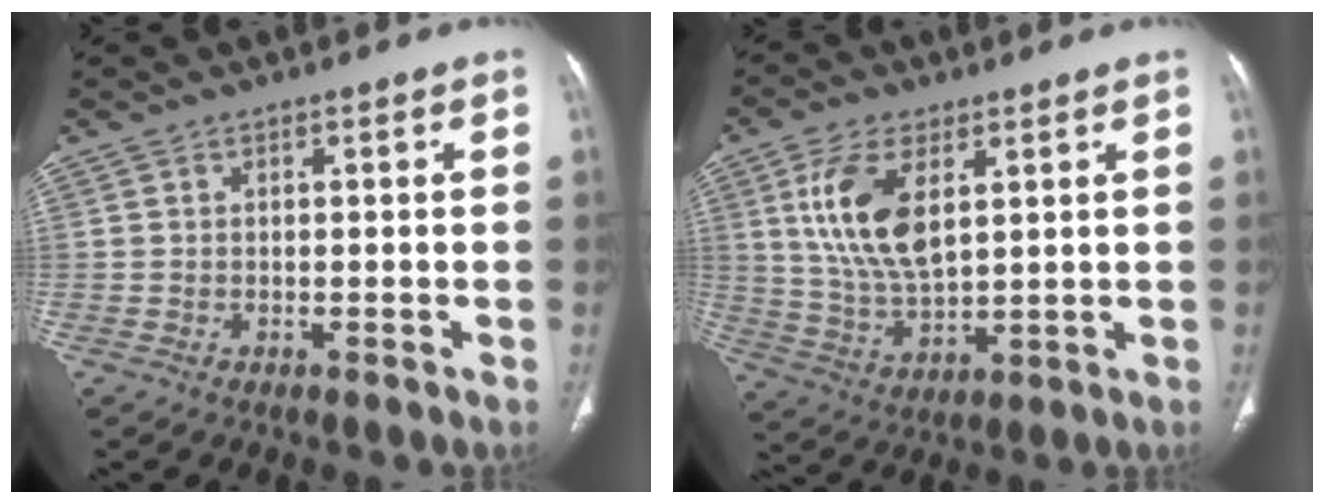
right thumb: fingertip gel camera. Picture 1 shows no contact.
{"total": 13.0, "force": [4.2, 6.5, 10.4], "torque": [-0.203, -0.018, 0.088]}